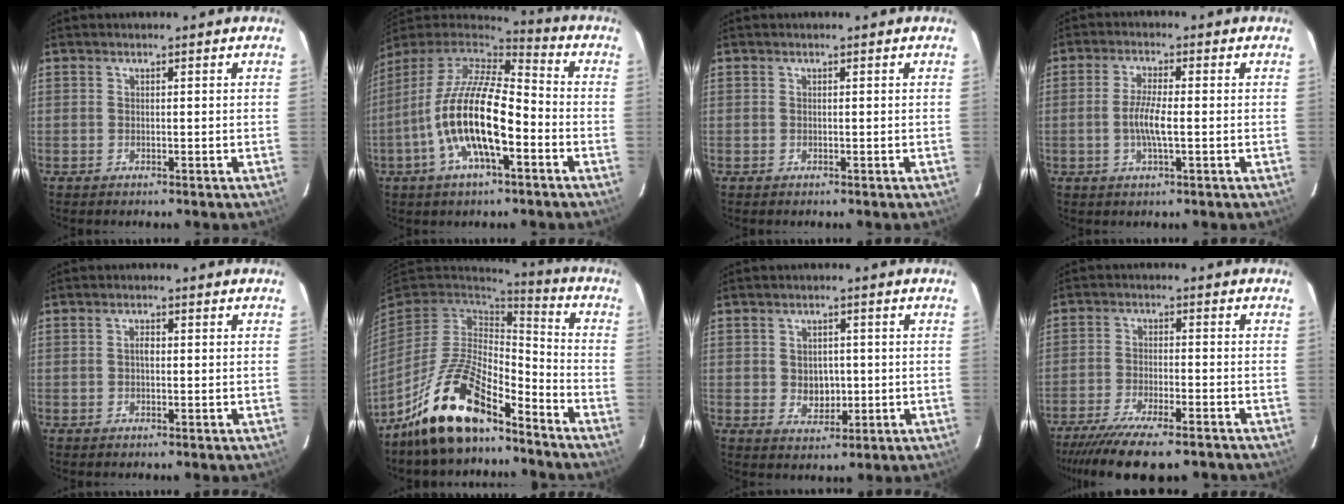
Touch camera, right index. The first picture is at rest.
{"total": 18.3, "force": [-5.7, 6.2, 16.3], "torque": [-0.313, -0.013, -0.111]}
{"total": 0.0}
{"total": 5.1, "force": [-0.9, 0.7, 5.0], "torque": [-0.097, -0.002, -0.018]}
{"total": 1.3, "force": [-0.1, 0.7, 1.1], "torque": [-0.019, 0.006, -0.003]}
{"total": 17.1, "force": [-12.3, 6.0, 10.3], "torque": [-0.214, -0.004, -0.227]}
{"total": 4.7, "force": [-0.3, 3.8, 2.7], "torque": [-0.046, 0.002, 0.003]}
{"total": 15.5, "force": [-12.7, 3.3, 8.3], "torque": [-0.174, -0.040, -0.202]}